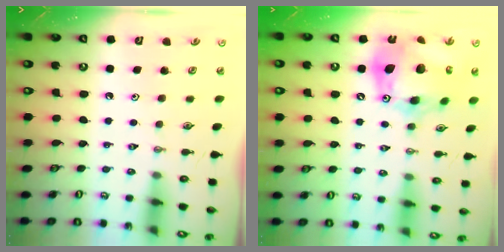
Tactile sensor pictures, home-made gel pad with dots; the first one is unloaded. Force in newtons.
{"total": 19.4, "press": 19.3, "slide": 2.1}